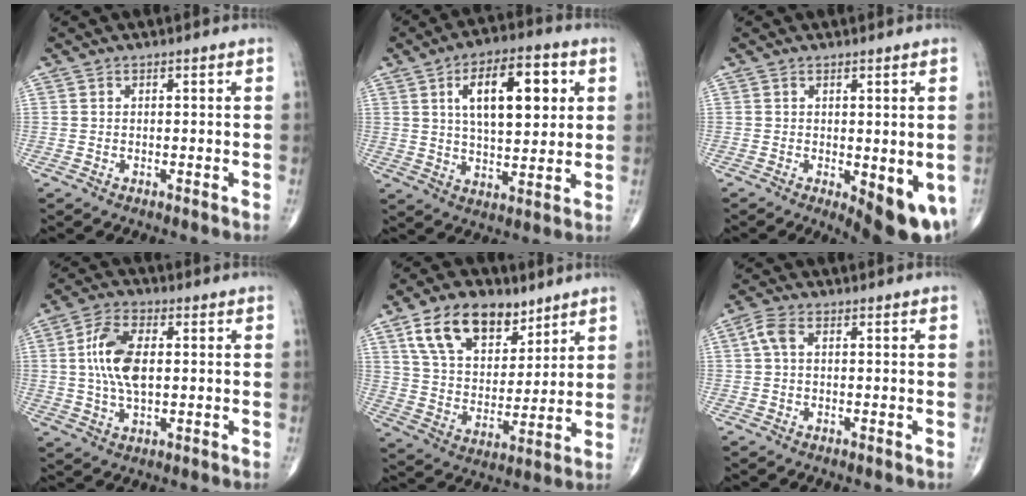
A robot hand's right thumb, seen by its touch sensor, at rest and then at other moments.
{"total": 15.2, "force": [4.5, 6.8, 12.8], "torque": [-0.176, -0.005, 0.073]}
{"total": 9.9, "force": [-2.6, 3.5, 8.9], "torque": [-0.102, -0.020, -0.024]}
{"total": 10.2, "force": [1.0, 5.1, 8.7], "torque": [-0.175, 0.005, 0.018]}
{"total": 16.1, "force": [9.2, 9.5, 9.1], "torque": [-0.123, -0.037, 0.168]}
{"total": 3.0, "force": [0.4, 1.5, 2.5], "torque": [-0.062, 0.011, 0.004]}